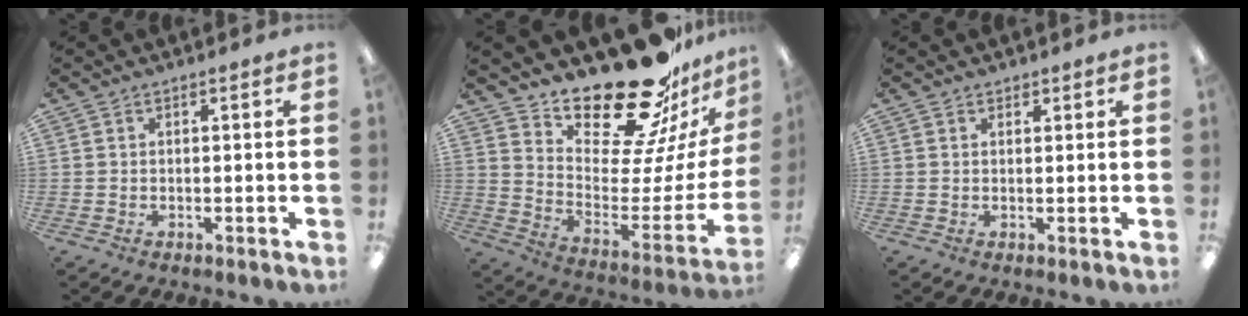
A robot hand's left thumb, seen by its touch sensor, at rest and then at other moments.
{"total": 23.6, "force": [19.5, 7.7, 10.8], "torque": [-0.146, -0.154, 0.333]}
{"total": 1.1, "force": [0.9, 0.7, 0.0], "torque": [0.001, 0.000, 0.018]}